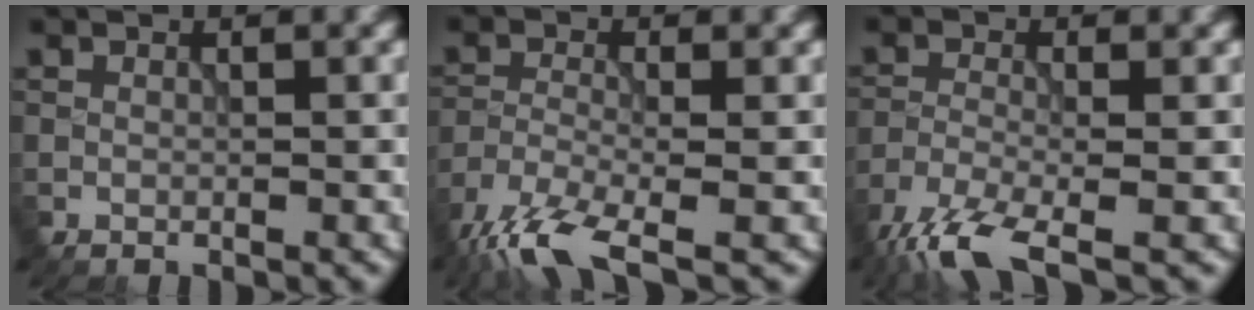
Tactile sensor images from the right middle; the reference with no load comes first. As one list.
[{"total": 7.5, "force": [-5.4, 1.9, 4.8], "torque": [-0.095, -0.015, -0.114]}, {"total": 6.6, "force": [-4.7, 1.6, 4.4], "torque": [-0.089, -0.014, -0.102]}]